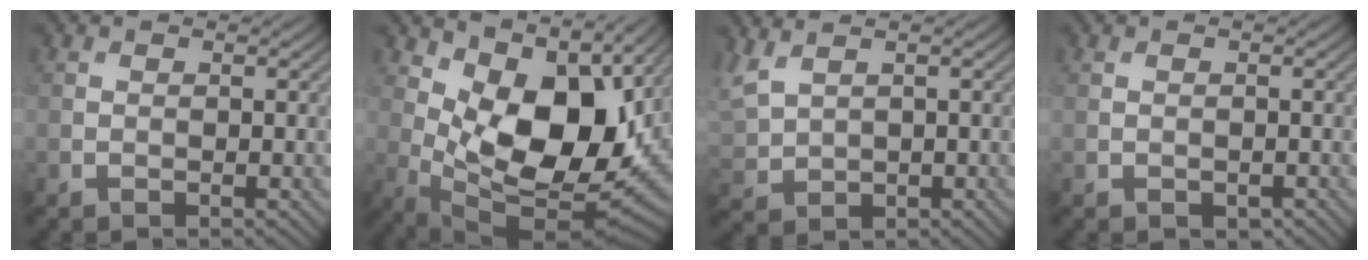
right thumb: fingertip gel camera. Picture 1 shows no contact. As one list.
[{"total": 14.1, "force": [4.6, 6.6, 11.6], "torque": [-0.205, -0.017, 0.092]}, {"total": 4.7, "force": [2.7, 2.3, 3.0], "torque": [-0.096, 0.006, 0.059]}, {"total": 0.8, "force": [-0.3, 0.6, 0.4], "torque": [-0.008, -0.007, -0.002]}]